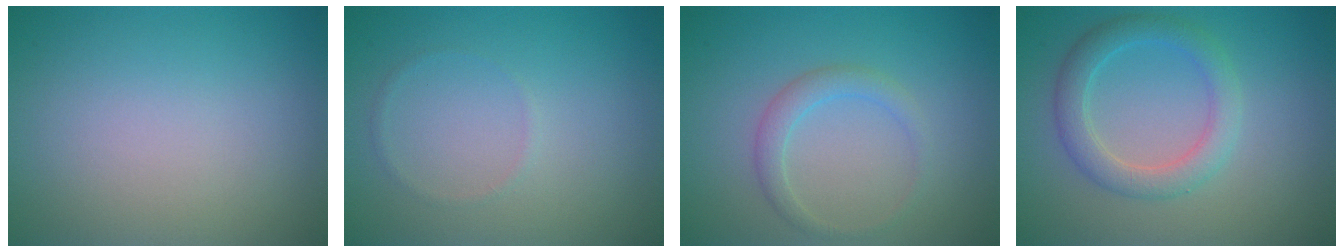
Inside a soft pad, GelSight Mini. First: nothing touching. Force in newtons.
{"total": 0.5, "press": 0.5, "slide": 0.1}
{"total": 1.8, "press": 1.8, "slide": 0.2}
{"total": 3.4, "press": 3.4, "slide": 0.2}